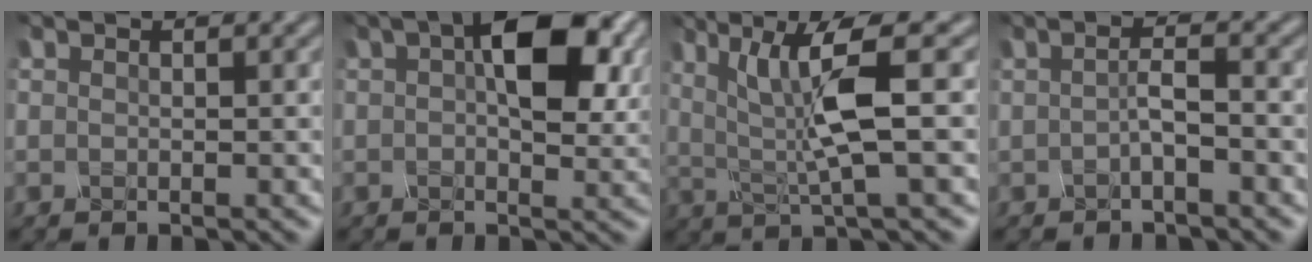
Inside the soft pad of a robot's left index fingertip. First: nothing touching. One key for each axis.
{"total": 10.0, "fx": 2.6, "fy": 5.3, "fz": 8.1, "tx": -0.120, "ty": 0.010, "tz": 0.034}
{"total": 6.8, "fx": 0.9, "fy": 1.1, "fz": 6.6, "tx": -0.123, "ty": -0.004, "tz": 0.018}
{"total": 1.8, "fx": -1.0, "fy": 0.2, "fz": 1.5, "tx": -0.030, "ty": 0.002, "tz": -0.018}